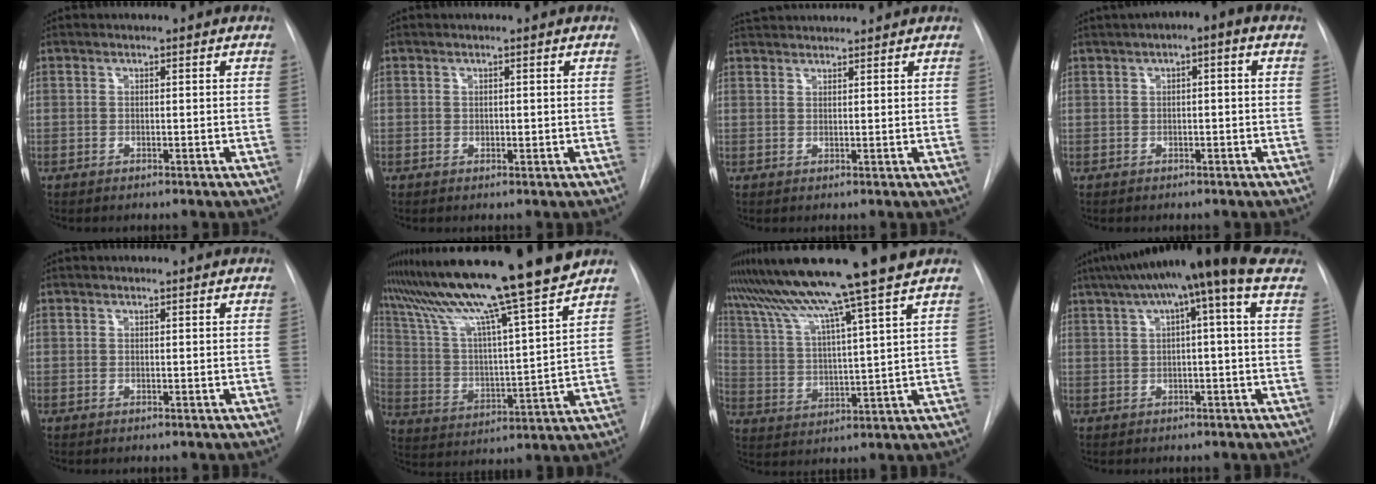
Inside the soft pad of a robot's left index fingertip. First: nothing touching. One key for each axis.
{"total": 0.5, "fx": 0.2, "fy": 0.3, "fz": 0.3, "tx": 0.001, "ty": 0.000, "tz": 0.003}
{"total": 6.0, "fx": 5.8, "fy": 0.4, "fz": 1.3, "tx": -0.024, "ty": 0.039, "tz": 0.090}
{"total": 4.2, "fx": 1.6, "fy": 0.8, "fz": 3.8, "tx": -0.055, "ty": 0.022, "tz": 0.018}
{"total": 0.9, "fx": 0.9, "fy": 0.0, "fz": 0.2, "tx": -0.005, "ty": 0.012, "tz": 0.014}
{"total": 19.6, "fx": 16.6, "fy": -1.9, "fz": 10.2, "tx": -0.184, "ty": -0.020, "tz": 0.274}
{"total": 15.5, "fx": 12.4, "fy": -2.7, "fz": 8.9, "tx": -0.155, "ty": -0.004, "tz": 0.204}
{"total": 13.8, "fx": 8.6, "fy": 0.5, "fz": 10.7, "tx": -0.178, "ty": 0.061, "tz": 0.117}